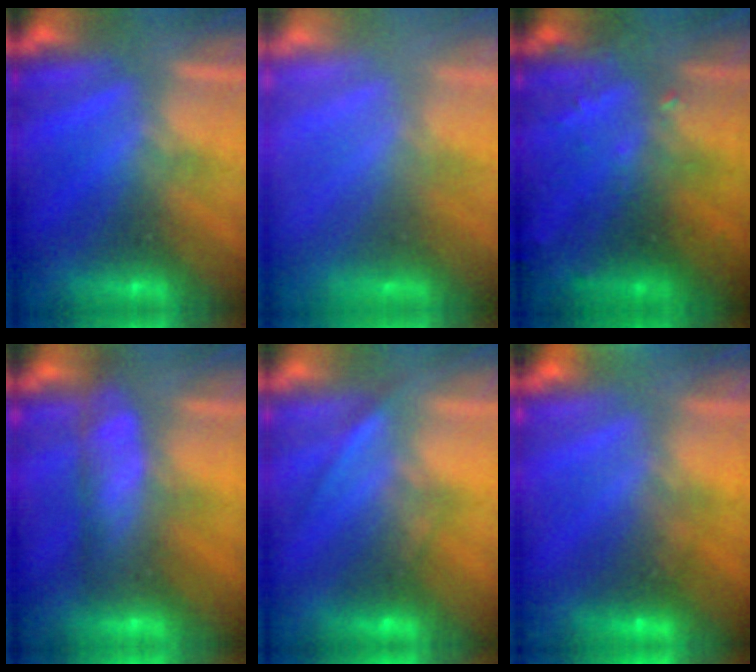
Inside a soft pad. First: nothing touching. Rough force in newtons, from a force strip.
{"total": 8.4}
{"total": 6.5}
{"total": 8.7}
{"total": 4.5}
{"total": 5.8}